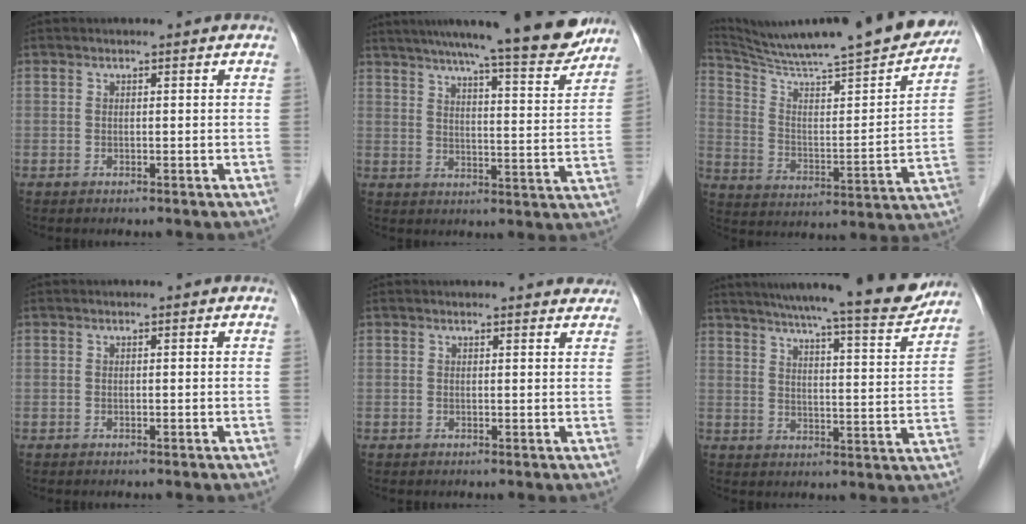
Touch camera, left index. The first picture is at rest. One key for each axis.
{"total": 17.8, "fx": 15.7, "fy": 0.9, "fz": 8.4, "tx": -0.120, "ty": -0.016, "tz": 0.210}
{"total": 24.7, "fx": 22.4, "fy": 0.4, "fz": 10.4, "tx": -0.170, "ty": -0.061, "tz": 0.324}
{"total": 0.0}
{"total": 4.7, "fx": 4.6, "fy": 0.8, "fz": 0.6, "tx": 0.000, "ty": 0.000, "tz": 0.035}
{"total": 19.1, "fx": 17.1, "fy": 0.8, "fz": 8.6, "tx": -0.127, "ty": -0.026, "tz": 0.226}